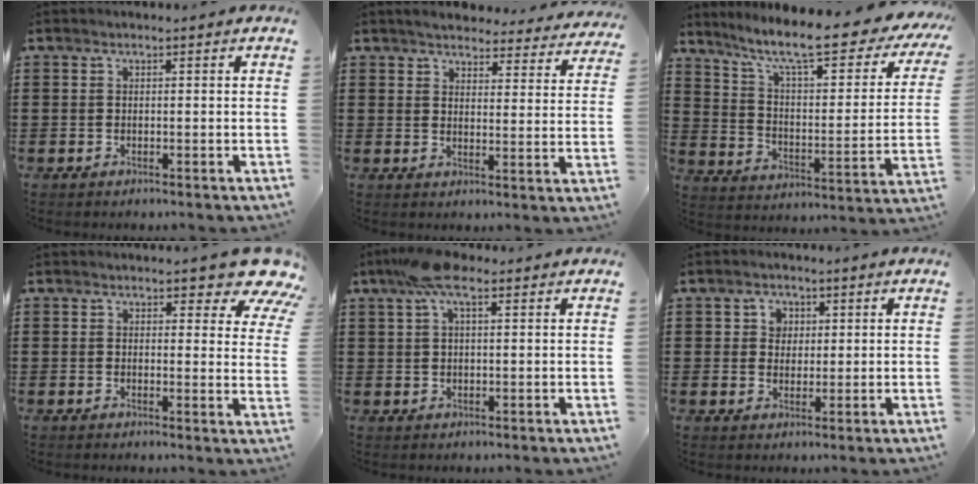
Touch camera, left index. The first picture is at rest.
{"total": 4.0, "force": [3.9, 0.3, 0.6], "torque": [-0.031, -0.021, 0.067]}
{"total": 11.2, "force": [8.8, 0.9, 6.9], "torque": [-0.146, -0.061, 0.141]}
{"total": 6.5, "force": [5.2, 1.6, 3.5], "torque": [-0.054, -0.021, 0.087]}
{"total": 6.2, "force": [3.3, 2.3, 4.8], "torque": [-0.103, 0.011, 0.058]}
{"total": 2.7, "force": [0.9, 2.4, 0.5], "torque": [-0.022, 0.012, 0.013]}